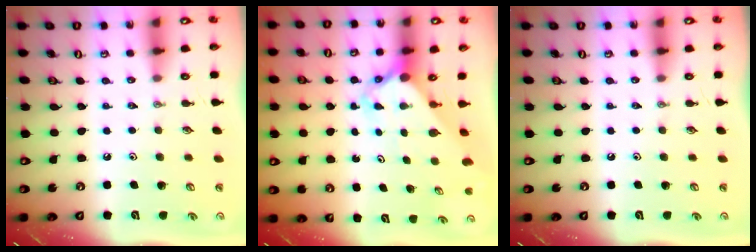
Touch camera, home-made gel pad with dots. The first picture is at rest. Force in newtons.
{"total": 3.0, "press": 3.0, "slide": 0.1}
{"total": 0.0}